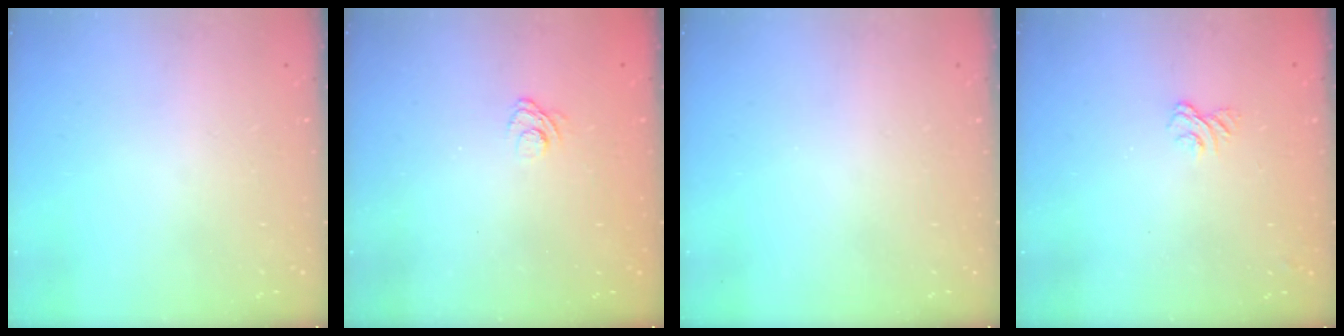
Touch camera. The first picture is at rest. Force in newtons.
{"total": 3.2, "press": 3.0, "slide": 1.1}
{"total": 0.0}
{"total": 2.3, "press": 1.9, "slide": 1.3}